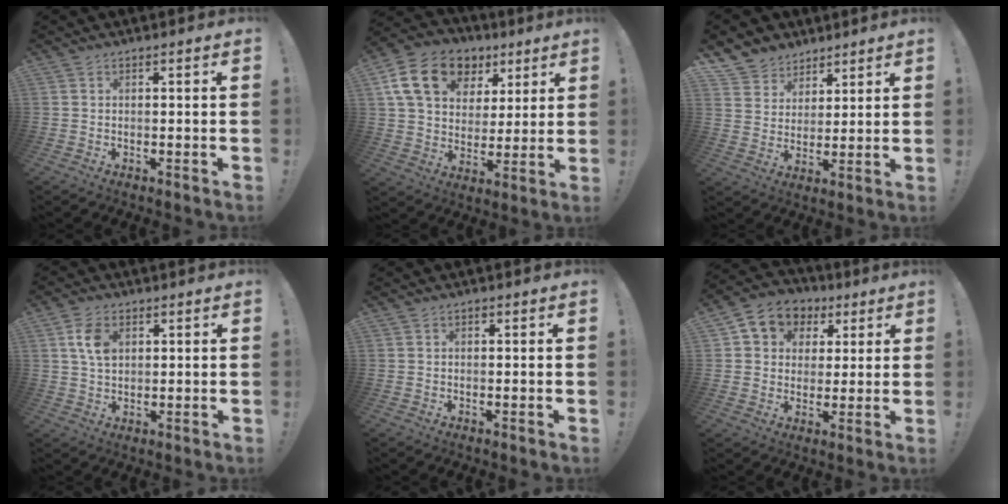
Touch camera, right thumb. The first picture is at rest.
{"total": 18.8, "force": [8.3, 13.5, 10.1], "torque": [-0.156, -0.027, 0.160]}
{"total": 7.8, "force": [5.6, 5.5, 0.4], "torque": [-0.019, -0.049, 0.114]}
{"total": 7.2, "force": [2.2, 4.8, 5.0], "torque": [-0.090, 0.004, 0.041]}
{"total": 0.6, "force": [0.0, 0.6, 0.1], "torque": [-0.003, 0.004, -0.001]}
{"total": 8.8, "force": [3.1, 7.7, 2.9], "torque": [-0.046, -0.012, 0.065]}